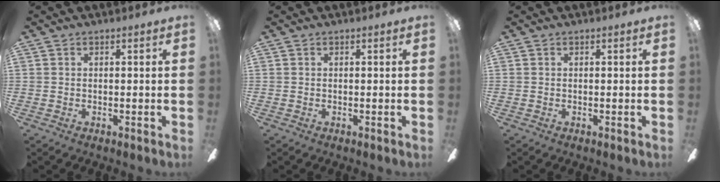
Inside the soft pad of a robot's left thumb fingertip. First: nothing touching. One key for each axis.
{"total": 0.0}
{"total": 0.0}